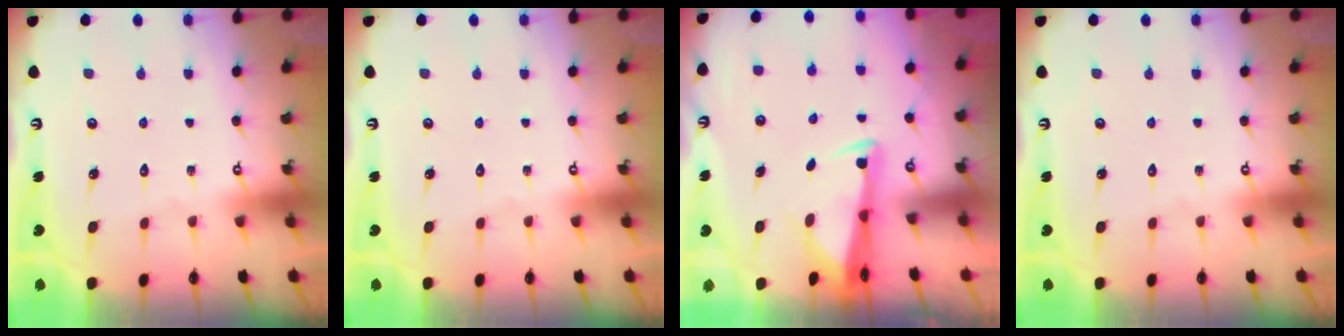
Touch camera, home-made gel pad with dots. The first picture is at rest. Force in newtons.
{"total": 0.0}
{"total": 2.8, "press": 2.6, "slide": 1.0}
{"total": 0.0}